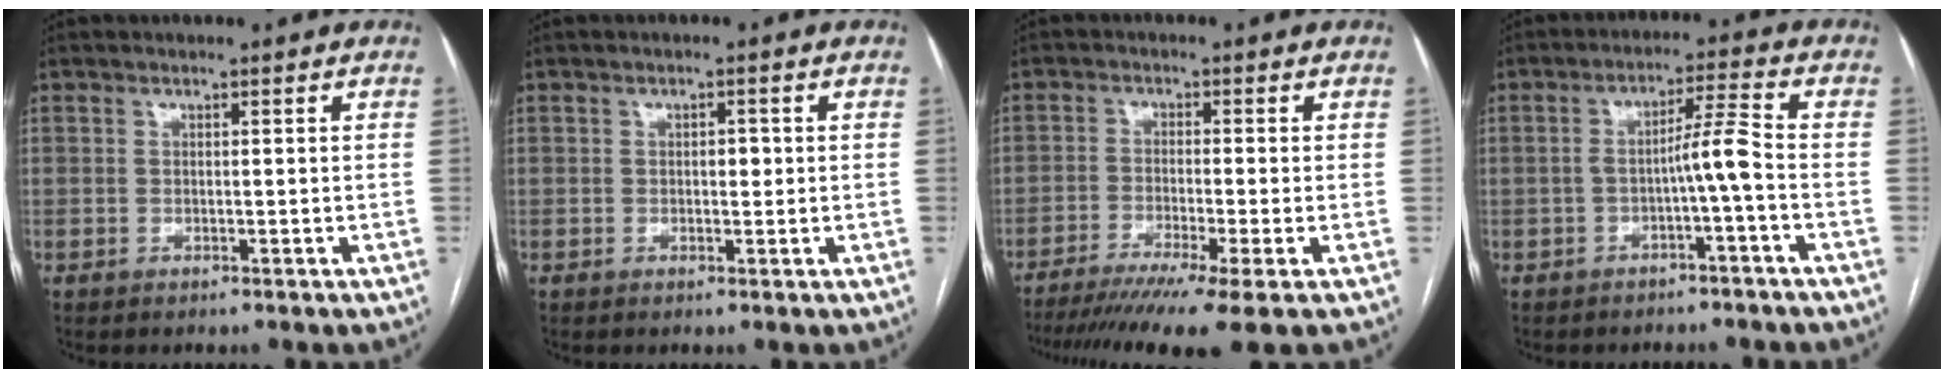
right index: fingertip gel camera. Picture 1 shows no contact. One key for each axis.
{"total": 1.5, "fx": 0.1, "fy": 0.8, "fz": 1.3, "tx": -0.017, "ty": 0.002, "tz": 0.001}
{"total": 12.5, "fx": -9.1, "fy": -1.1, "fz": 8.4, "tx": -0.128, "ty": -0.031, "tz": -0.142}
{"total": 4.8, "fx": -1.5, "fy": -0.6, "fz": 4.5, "tx": -0.074, "ty": 0.016, "tz": -0.023}